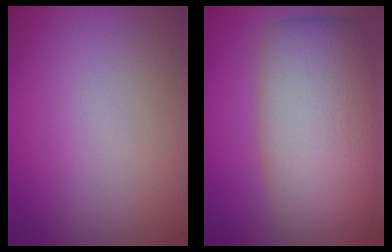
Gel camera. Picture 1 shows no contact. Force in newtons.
{"total": 10.1, "press": 10.1, "slide": 0.7}